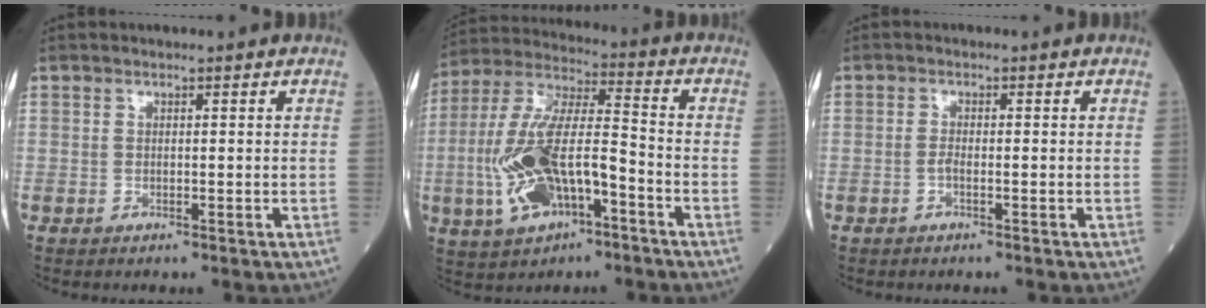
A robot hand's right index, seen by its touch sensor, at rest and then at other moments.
{"total": 15.2, "force": [-5.0, 5.5, 13.3], "torque": [-0.286, 0.007, -0.087]}
{"total": 1.3, "force": [-0.5, 0.3, 1.1], "torque": [-0.024, 0.002, -0.011]}